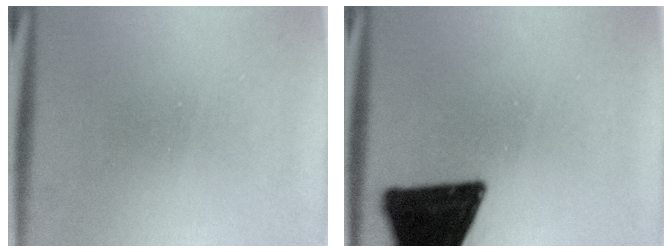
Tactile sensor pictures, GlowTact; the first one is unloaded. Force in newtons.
{"total": 18.5}